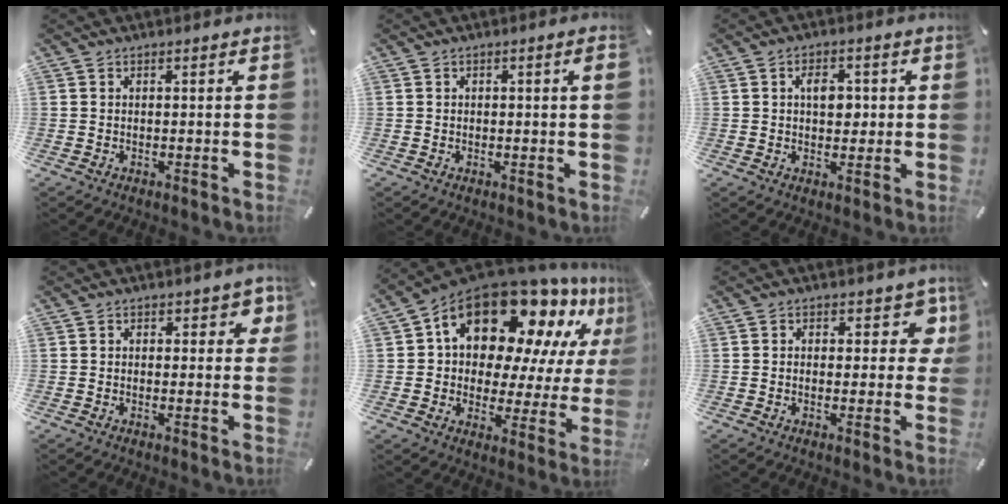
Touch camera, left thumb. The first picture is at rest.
{"total": 1.4, "force": [0.1, 0.3, 1.4], "torque": [-0.024, -0.001, 0.001]}
{"total": 5.0, "force": [0.7, 3.2, 3.8], "torque": [-0.051, 0.001, 0.005]}
{"total": 3.4, "force": [1.0, 2.1, 2.4], "torque": [-0.018, -0.003, 0.010]}
{"total": 20.7, "force": [13.5, 11.2, 11.0], "torque": [-0.170, -0.100, 0.230]}
{"total": 6.8, "force": [2.2, 4.3, 4.8], "torque": [-0.040, -0.010, 0.033]}